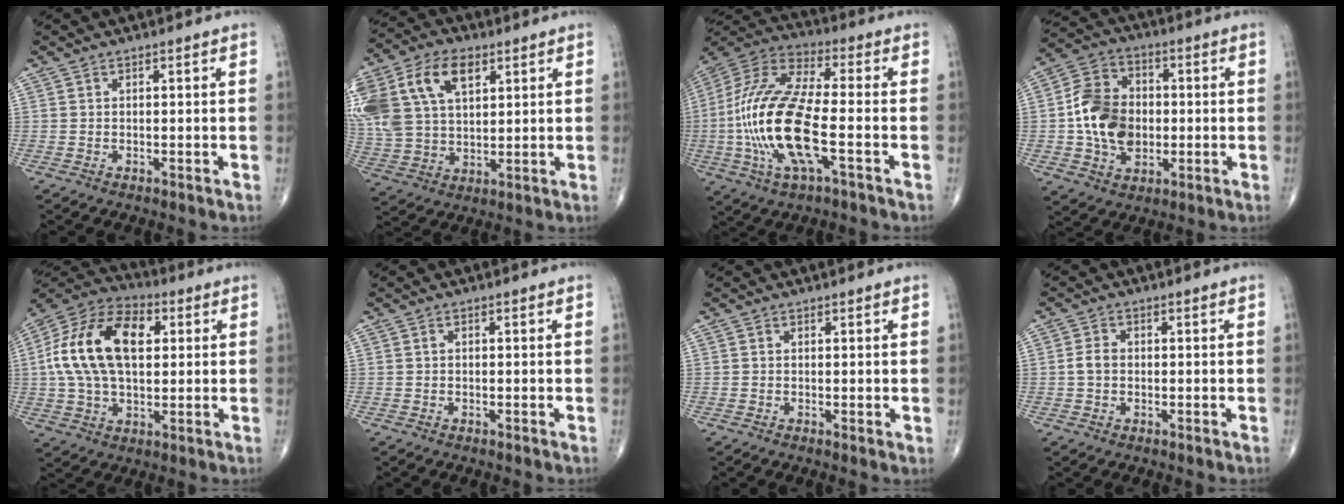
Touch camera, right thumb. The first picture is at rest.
{"total": 21.1, "force": [8.1, 13.3, 14.3], "torque": [-0.324, 0.018, 0.155]}
{"total": 21.3, "force": [-4.2, 7.0, 19.7], "torque": [-0.441, 0.020, -0.077]}
{"total": 13.8, "force": [-0.7, 10.3, 9.1], "torque": [-0.141, 0.020, -0.015]}
{"total": 19.9, "force": [3.4, 11.8, 15.6], "torque": [-0.283, 0.020, 0.052]}
{"total": 0.6, "force": [0.0, 0.4, 0.4], "torque": [-0.009, 0.002, -0.002]}
{"total": 0.8, "force": [0.1, 0.3, 0.7], "torque": [-0.013, -0.004, -0.001]}
{"total": 2.6, "force": [-0.2, 2.0, 1.7], "torque": [-0.033, 0.009, -0.009]}